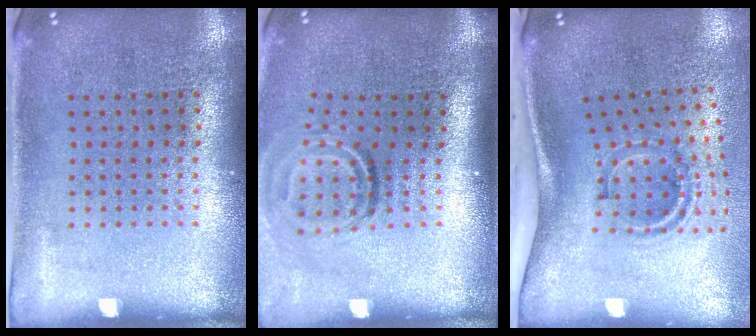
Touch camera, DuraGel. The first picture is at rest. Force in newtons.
{"total": 1.9, "press": 1.1, "slide": 1.5}
{"total": 2.0, "press": 1.3, "slide": 1.6}